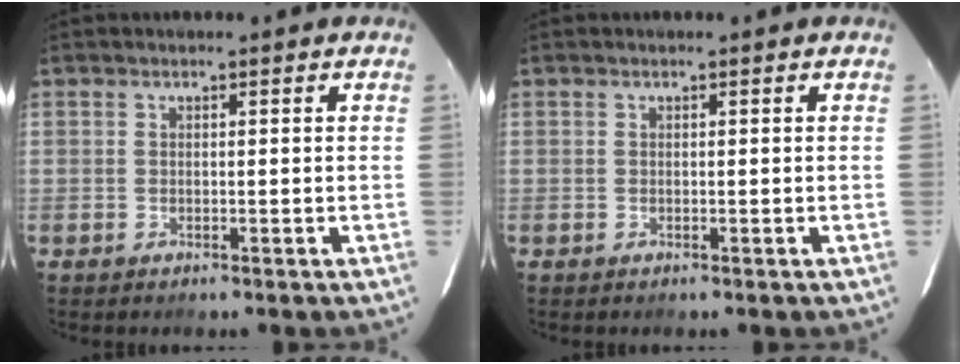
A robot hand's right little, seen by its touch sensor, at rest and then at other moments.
{"total": 0.0}